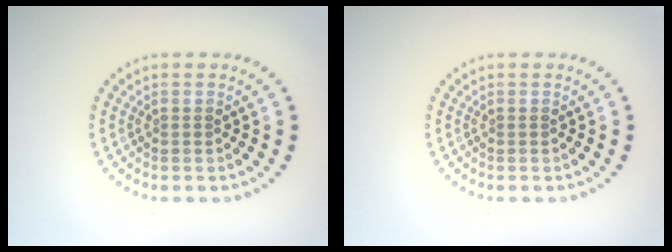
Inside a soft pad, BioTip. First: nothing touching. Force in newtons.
{"total": 0.0}